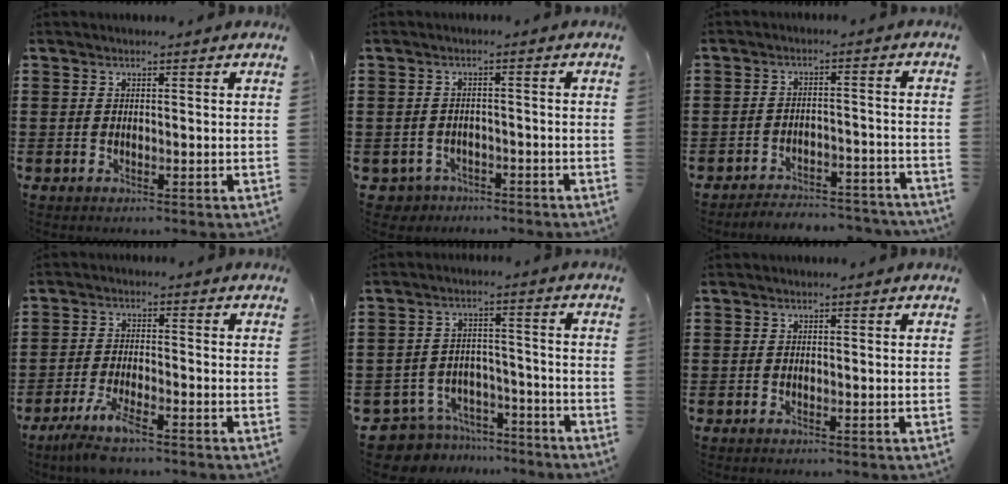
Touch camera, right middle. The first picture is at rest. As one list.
[{"total": 2.3, "force": [-2.1, 0.8, -0.1], "torque": [-0.007, -0.001, -0.048]}, {"total": 3.5, "force": [-3.4, -0.2, 0.7], "torque": [-0.013, 0.000, -0.070]}, {"total": 5.3, "force": [-4.1, 0.5, 3.4], "torque": [-0.081, -0.015, -0.080]}, {"total": 6.7, "force": [-6.5, 1.3, 0.5], "torque": [-0.027, 0.012, -0.136]}, {"total": 0.0}]